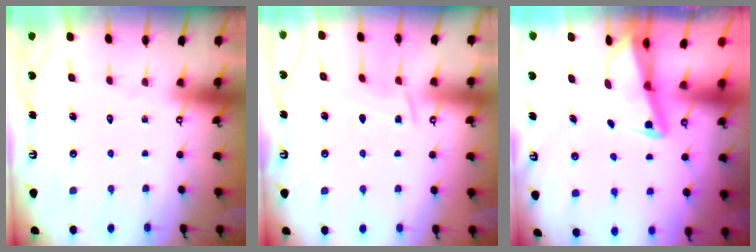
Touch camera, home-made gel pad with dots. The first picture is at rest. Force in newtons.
{"total": 7.1, "press": 7.1, "slide": 0.8}
{"total": 2.5, "press": 2.5, "slide": 0.6}